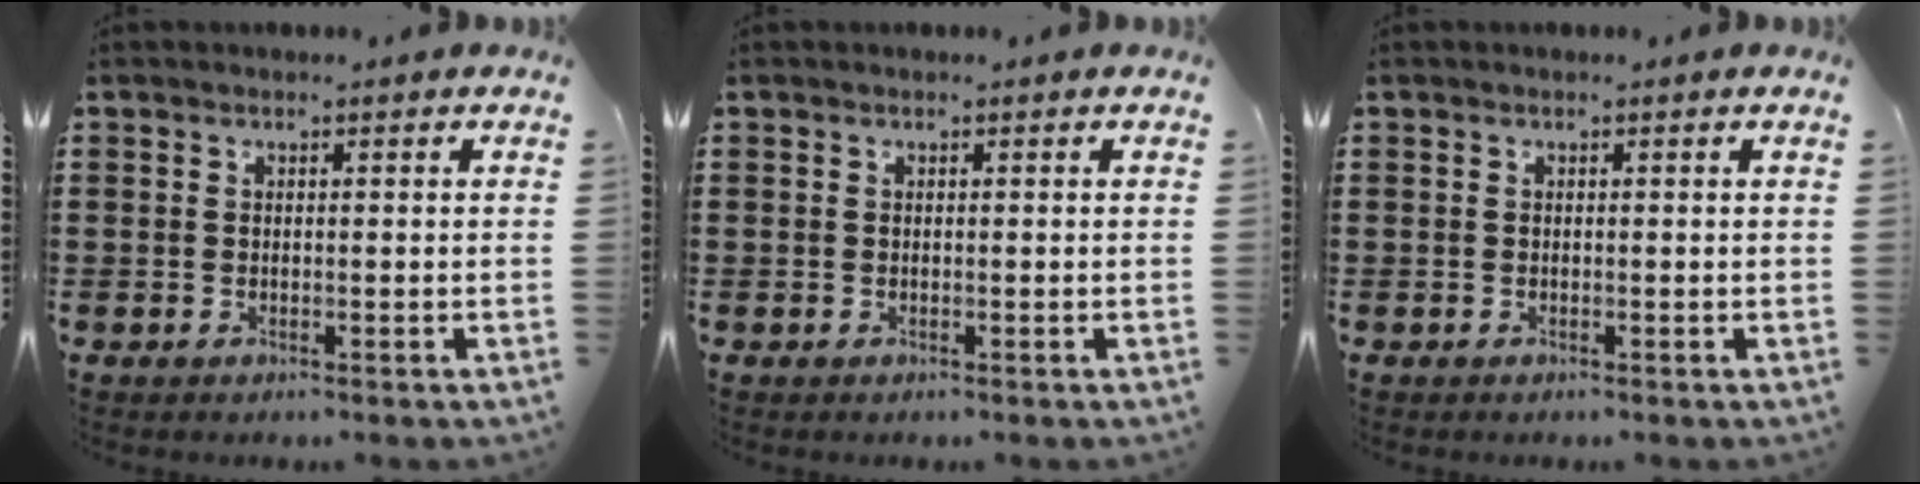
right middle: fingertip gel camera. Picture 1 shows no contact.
{"total": 0.0}
{"total": 0.0}